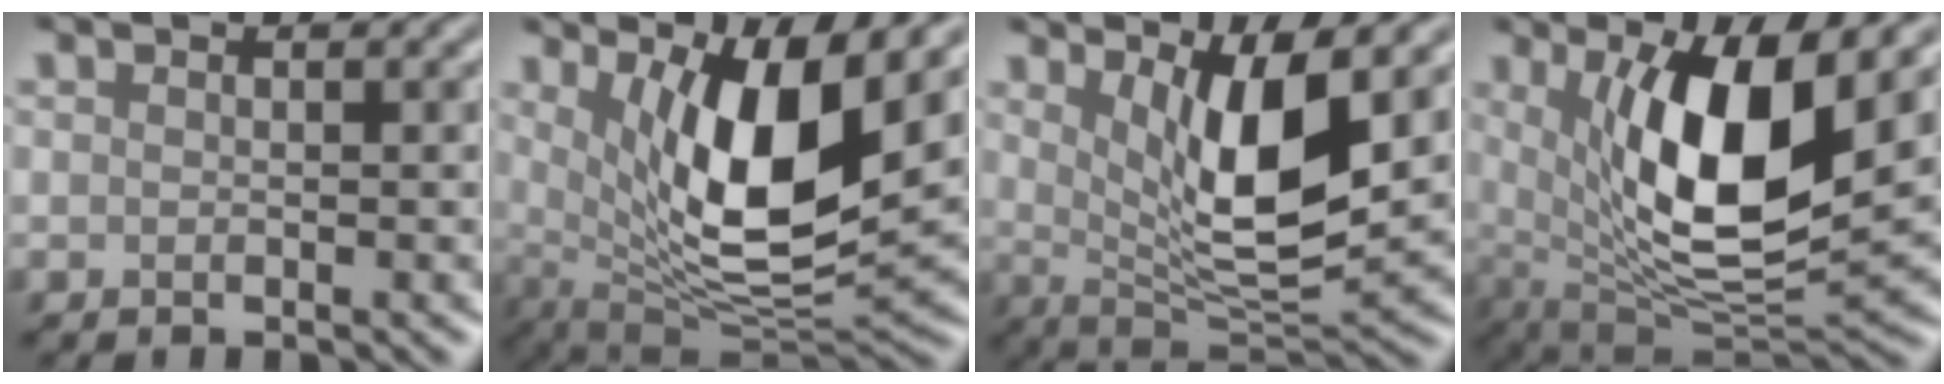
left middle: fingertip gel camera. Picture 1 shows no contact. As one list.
[{"total": 10.3, "force": [3.3, 3.3, 9.2], "torque": [-0.151, -0.022, 0.064]}, {"total": 8.1, "force": [2.6, 2.4, 7.3], "torque": [-0.124, -0.022, 0.050]}, {"total": 10.8, "force": [2.7, 3.8, 9.7], "torque": [-0.166, -0.022, 0.054]}]